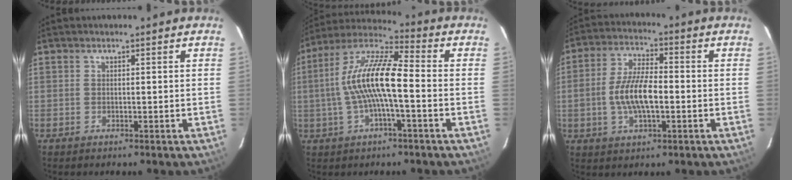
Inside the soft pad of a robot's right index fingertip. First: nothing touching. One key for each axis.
{"total": 13.5, "fx": -1.4, "fy": 3.1, "fz": 13.1, "tx": -0.252, "ty": 0.017, "tz": -0.031}
{"total": 9.8, "fx": -1.7, "fy": 3.9, "fz": 8.8, "tx": -0.177, "ty": 0.006, "tz": -0.032}